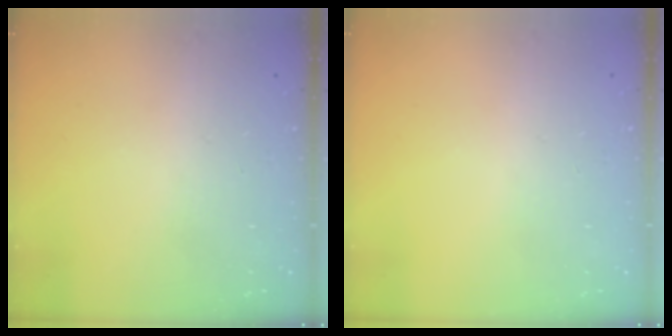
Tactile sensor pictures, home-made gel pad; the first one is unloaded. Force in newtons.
{"total": 0.0}